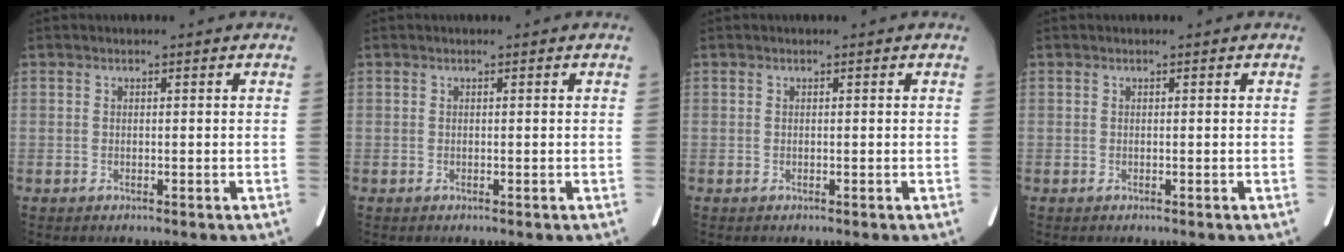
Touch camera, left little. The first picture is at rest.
{"total": 0.0}
{"total": 0.0}
{"total": 0.0}